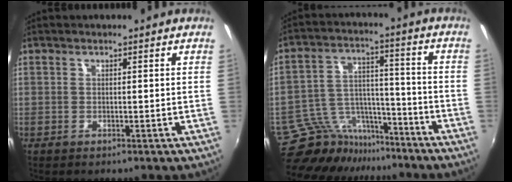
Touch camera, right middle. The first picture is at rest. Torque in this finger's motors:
{"motor_torque": [-0.76, -0.79, -0.31, -0.11]}